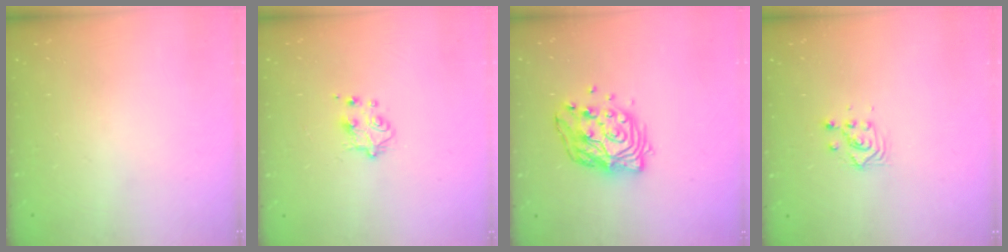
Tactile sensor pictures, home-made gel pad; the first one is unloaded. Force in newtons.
{"total": 5.3, "press": 5.2, "slide": 0.6}
{"total": 14.0, "press": 13.9, "slide": 1.7}
{"total": 2.8, "press": 2.8, "slide": 0.1}